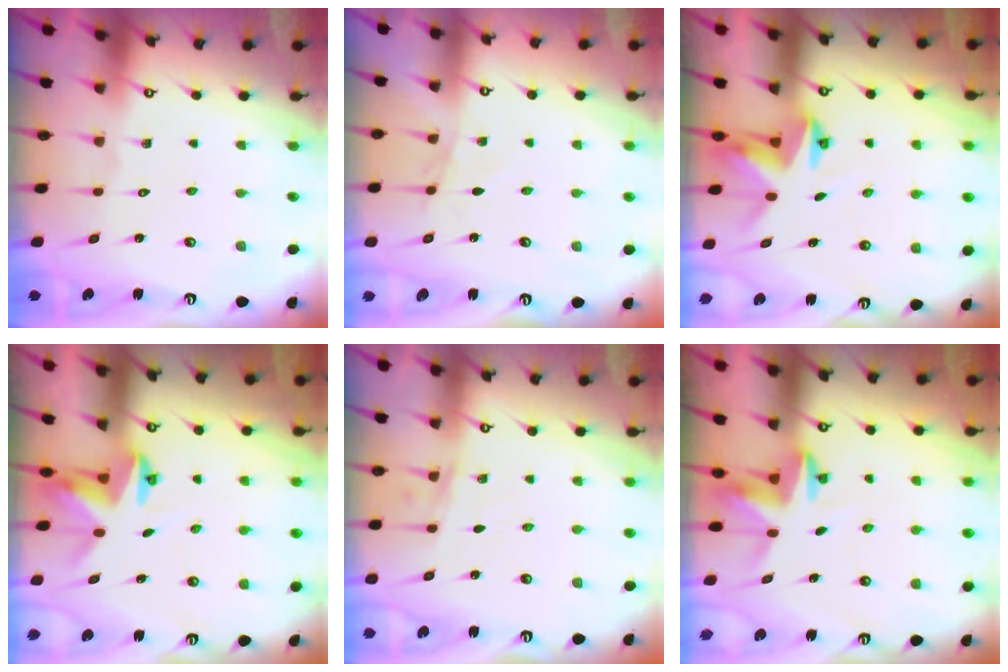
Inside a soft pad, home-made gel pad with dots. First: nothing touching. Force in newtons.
{"total": 4.4, "press": 4.3, "slide": 0.6}
{"total": 3.4, "press": 3.4, "slide": 0.2}
{"total": 3.2, "press": 3.2, "slide": 0.1}
{"total": 5.1, "press": 5.0, "slide": 1.3}
{"total": 3.9, "press": 3.9, "slide": 0.4}